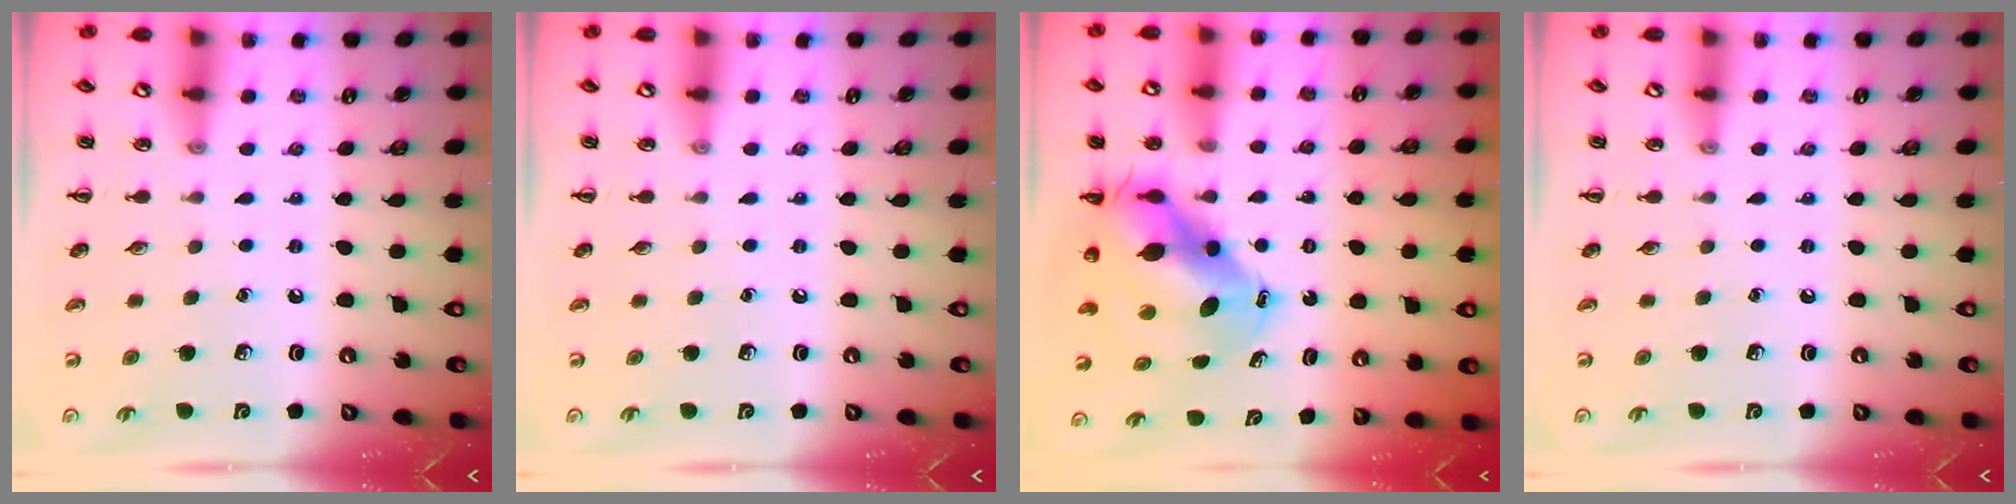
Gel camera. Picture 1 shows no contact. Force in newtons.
{"total": 0.0}
{"total": 10.6, "press": 10.3, "slide": 2.5}
{"total": 0.0}